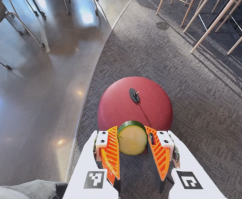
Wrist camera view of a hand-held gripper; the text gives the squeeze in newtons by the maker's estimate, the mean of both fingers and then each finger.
{"total": 11.3, "left": 11.2, "right": 11.4}